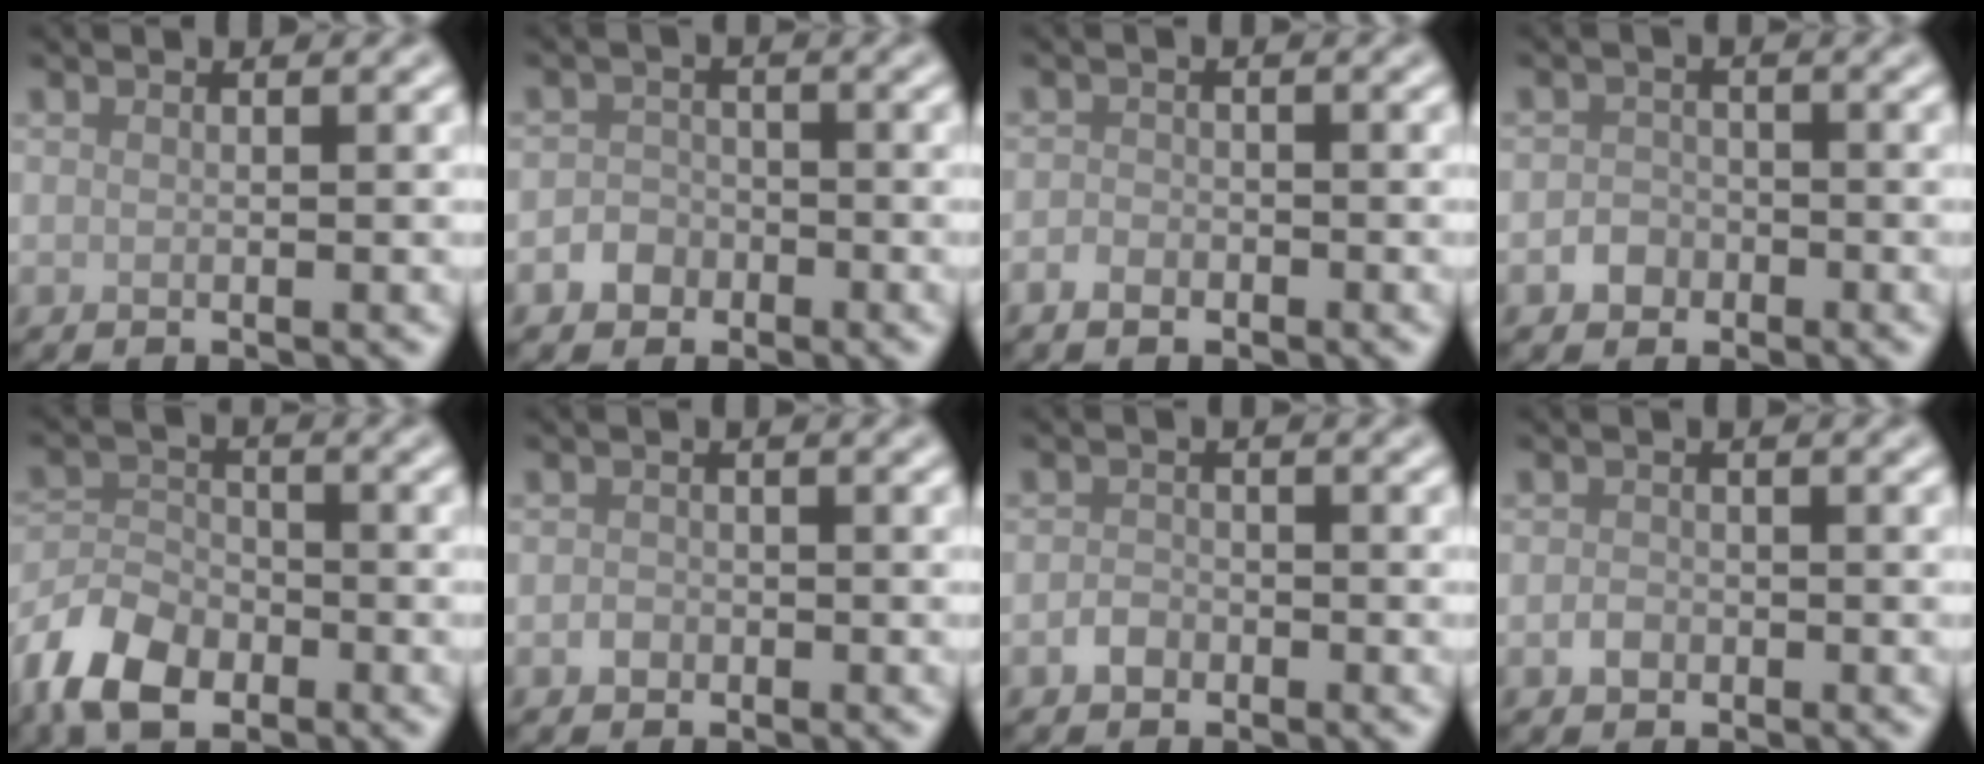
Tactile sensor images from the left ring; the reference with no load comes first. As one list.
[{"total": 1.9, "force": [-1.0, 1.6, 0.4], "torque": [0.002, 0.005, -0.021]}, {"total": 1.5, "force": [-0.9, 1.0, 0.6], "torque": [-0.009, 0.001, -0.021]}, {"total": 1.7, "force": [-0.8, 1.4, 0.4], "torque": [0.001, 0.004, -0.018]}, {"total": 6.8, "force": [-4.4, 3.9, 3.4], "torque": [-0.072, -0.004, -0.097]}, {"total": 1.0, "force": [-0.5, 0.8, 0.2], "torque": [-0.002, -0.001, -0.010]}, {"total": 1.4, "force": [-0.8, 1.1, 0.4], "torque": [-0.004, 0.003, -0.018]}, {"total": 1.2, "force": [-0.5, 0.9, 0.5], "torque": [-0.007, 0.000, -0.012]}]